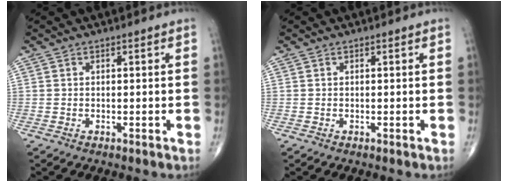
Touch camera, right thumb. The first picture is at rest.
{"total": 0.0}